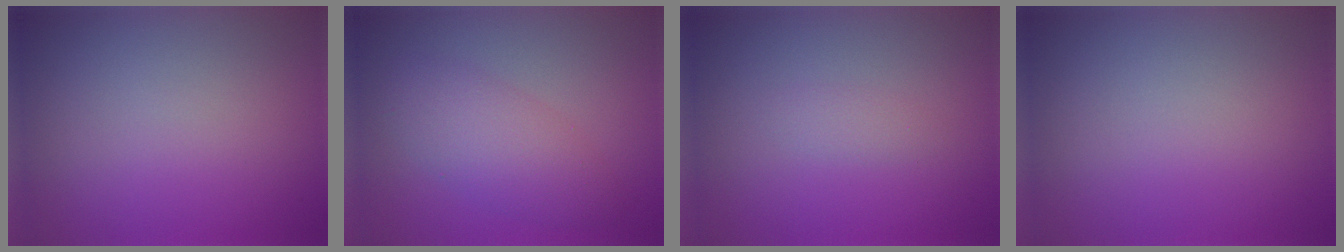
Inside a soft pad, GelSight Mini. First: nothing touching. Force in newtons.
{"total": 3.8, "press": 3.8, "slide": 0.0}
{"total": 0.9, "press": 0.9, "slide": 0.0}
{"total": 0.0}